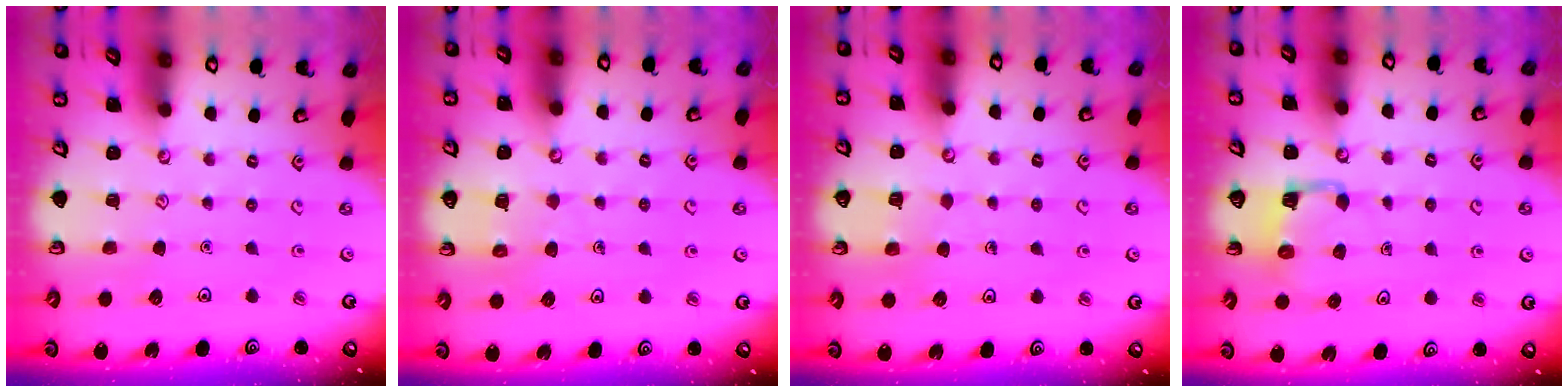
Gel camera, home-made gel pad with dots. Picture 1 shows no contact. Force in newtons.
{"total": 4.8, "press": 4.7, "slide": 0.3}
{"total": 2.2, "press": 2.2, "slide": 0.0}
{"total": 2.7, "press": 2.7, "slide": 0.4}